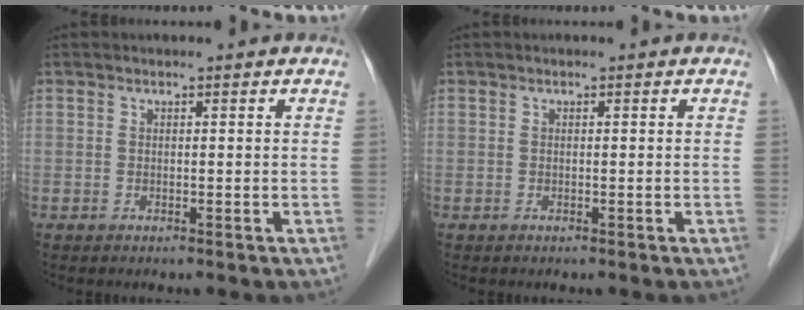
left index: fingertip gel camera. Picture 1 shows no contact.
{"total": 0.0}